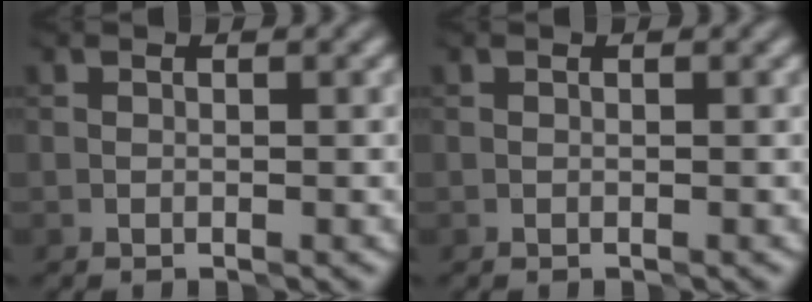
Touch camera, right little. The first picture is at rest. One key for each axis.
{"total": 0.0}